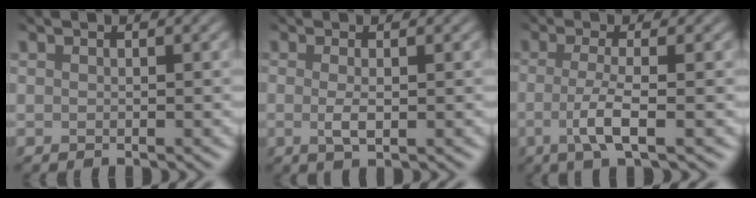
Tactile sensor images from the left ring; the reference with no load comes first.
{"total": 1.9, "force": [-0.6, 0.4, 1.7], "torque": [-0.032, -0.005, -0.003]}
{"total": 4.0, "force": [-1.7, 0.8, 3.5], "torque": [-0.067, -0.010, -0.026]}